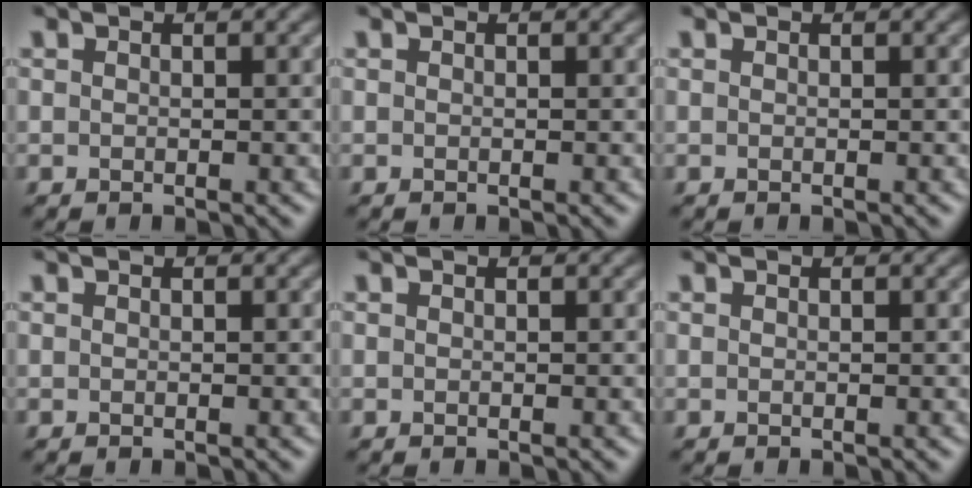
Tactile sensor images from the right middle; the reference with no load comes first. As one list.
[{"total": 0.0}, {"total": 0.0}, {"total": 0.0}, {"total": 0.0}, {"total": 0.0}]